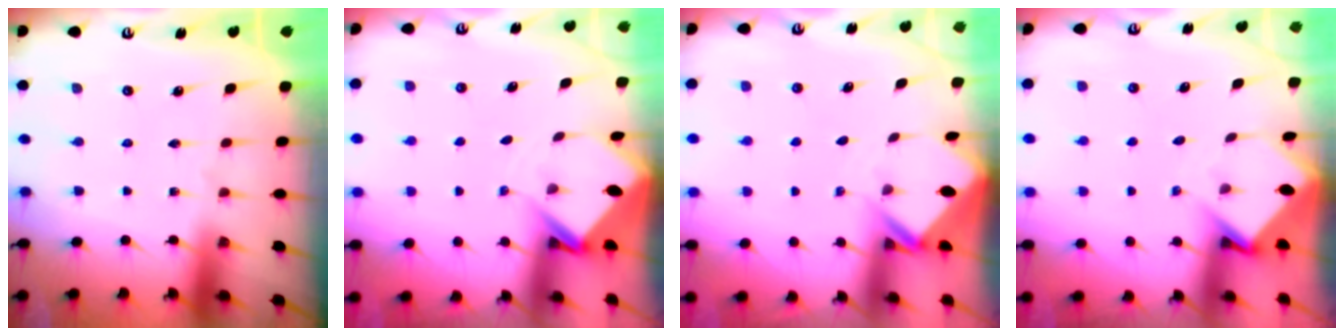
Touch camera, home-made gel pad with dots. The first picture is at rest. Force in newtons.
{"total": 3.8, "press": 3.8, "slide": 0.3}
{"total": 2.6, "press": 2.6, "slide": 0.2}
{"total": 3.6, "press": 3.6, "slide": 0.3}